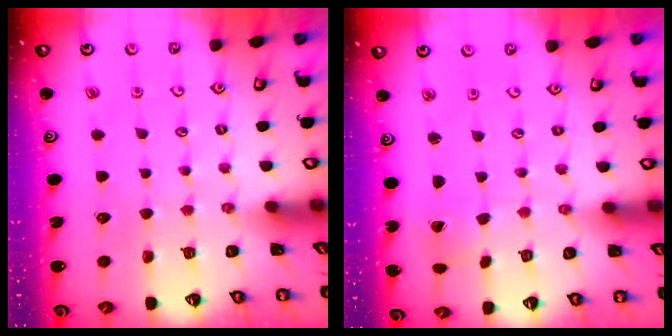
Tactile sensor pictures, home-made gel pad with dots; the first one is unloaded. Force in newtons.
{"total": 1.0, "press": 1.0, "slide": 0.0}